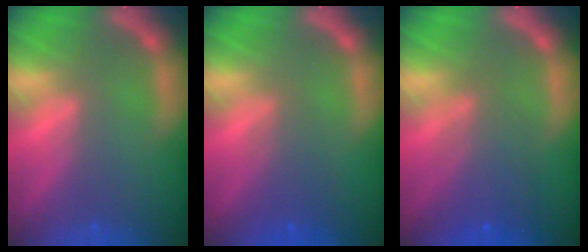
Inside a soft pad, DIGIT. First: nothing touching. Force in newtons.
{"total": 3.0}
{"total": 5.0}